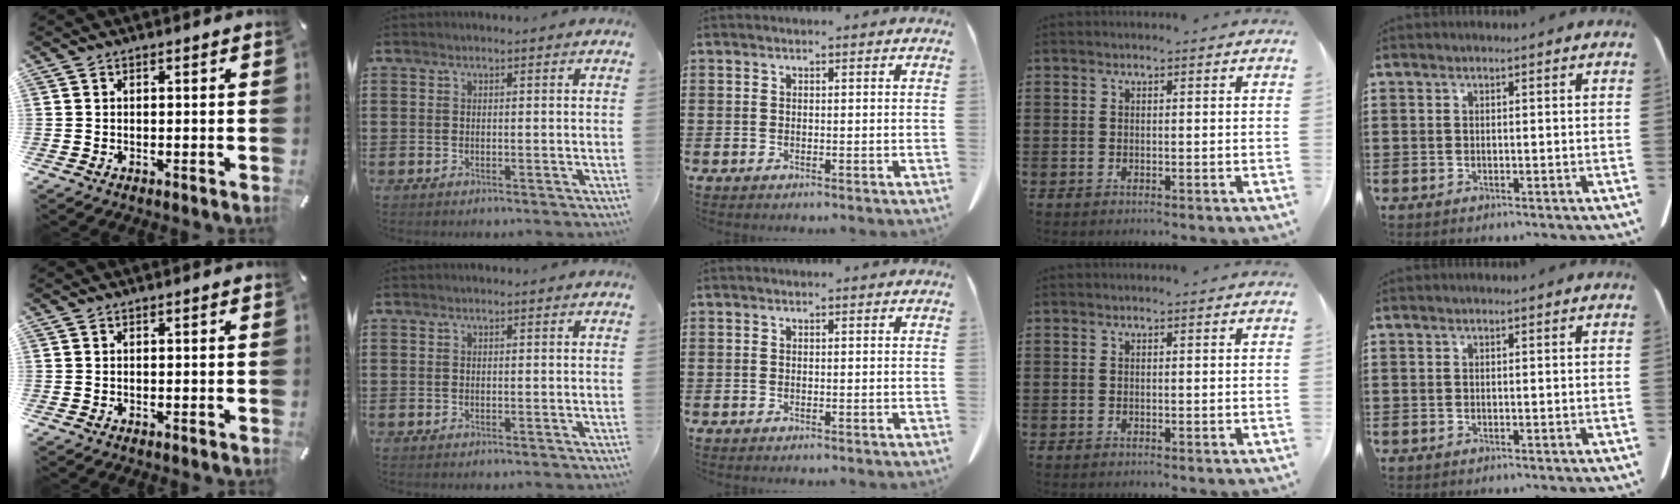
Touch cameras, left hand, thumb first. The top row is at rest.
{}